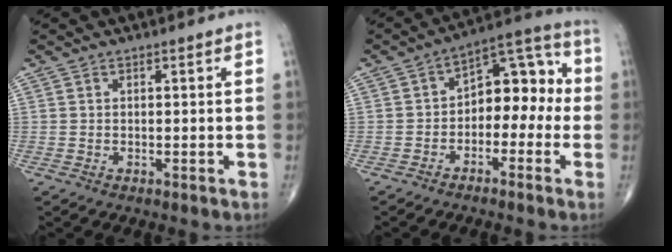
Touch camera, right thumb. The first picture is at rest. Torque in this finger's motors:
{"motor_torque": [-0.08, 0.03, 0.50, -0.21, 0.03]}